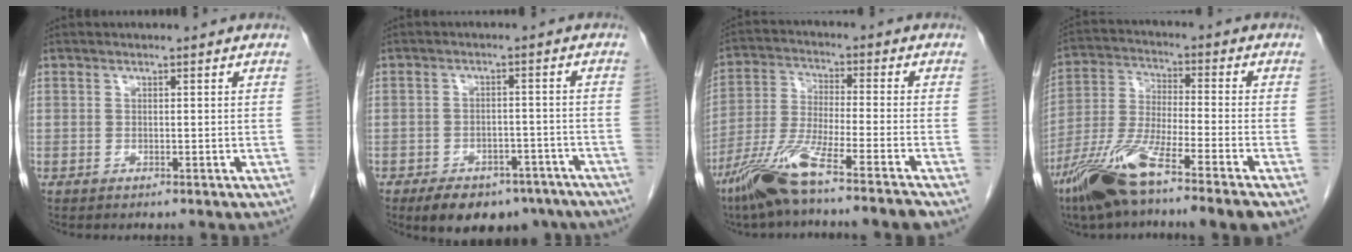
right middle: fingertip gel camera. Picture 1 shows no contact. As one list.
[{"total": 12.6, "force": [-9.1, 6.7, 5.5], "torque": [-0.078, 0.008, -0.119]}, {"total": 12.0, "force": [-8.7, -0.7, 8.3], "torque": [-0.168, -0.033, -0.162]}, {"total": 13.1, "force": [-8.7, 0.5, 9.8], "torque": [-0.206, -0.028, -0.165]}]